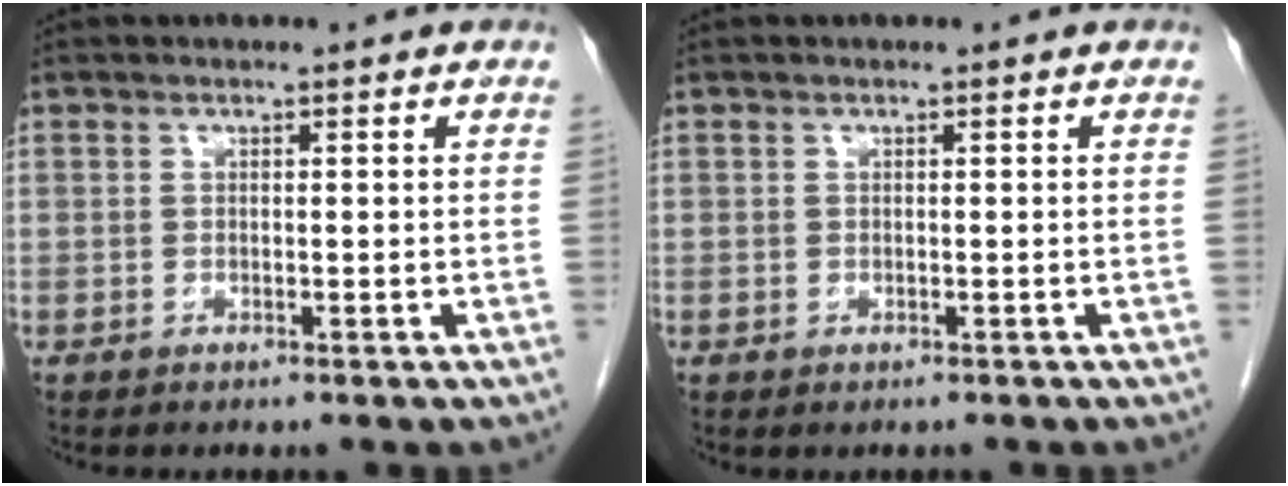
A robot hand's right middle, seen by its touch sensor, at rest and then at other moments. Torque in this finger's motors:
{"motor_torque": [0.02, 0.00, 0.00, 0.00]}